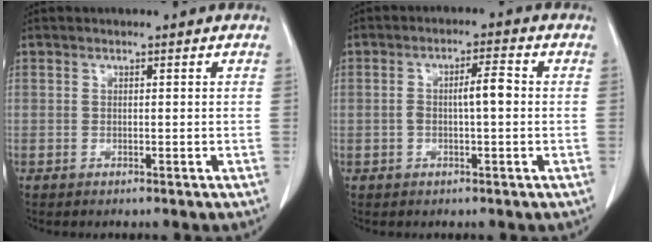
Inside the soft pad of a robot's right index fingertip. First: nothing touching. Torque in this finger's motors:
{"motor_torque": [0.16, 0.04, 0.10, 0.02]}